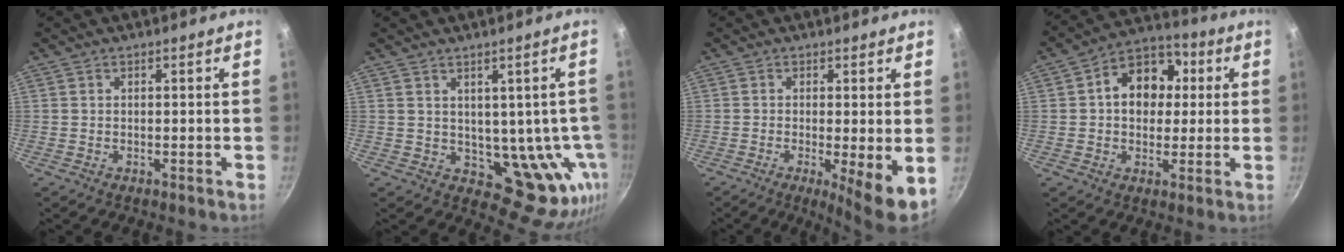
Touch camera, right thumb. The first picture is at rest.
{"total": 12.0, "force": [0.6, 7.5, 9.3], "torque": [-0.073, -0.020, 0.027]}
{"total": 7.1, "force": [-1.0, 1.1, 7.0], "torque": [-0.101, -0.015, -0.013]}
{"total": 12.5, "force": [2.0, 9.6, 7.7], "torque": [-0.069, 0.021, 0.013]}